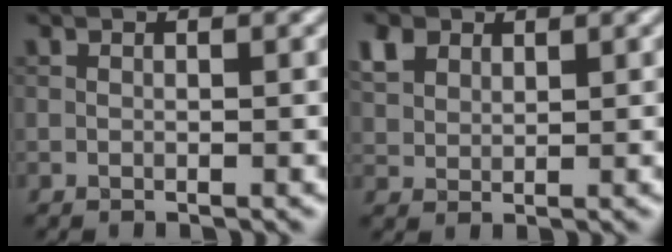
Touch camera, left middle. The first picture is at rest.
{"total": 2.6, "force": [1.6, 1.8, 1.0], "torque": [-0.030, 0.007, 0.034]}